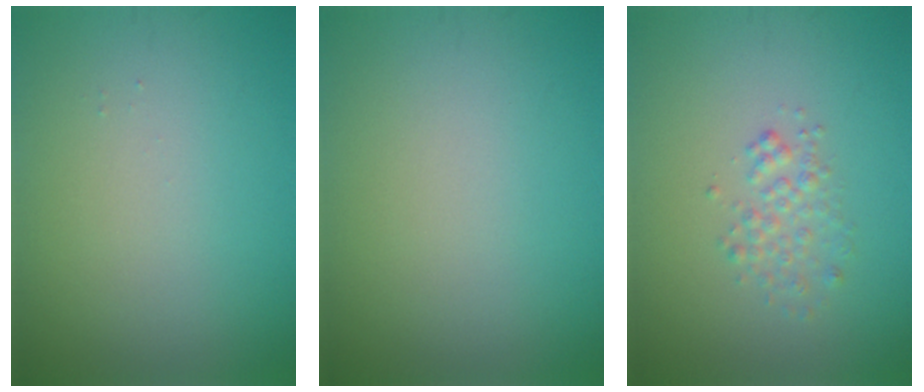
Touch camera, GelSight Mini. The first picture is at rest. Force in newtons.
{"total": 0.0}
{"total": 1.8, "press": 1.8, "slide": 0.0}